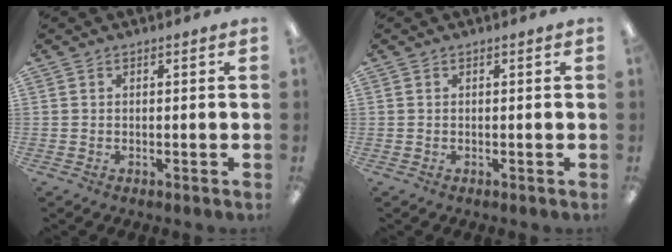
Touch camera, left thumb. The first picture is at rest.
{"total": 0.0}